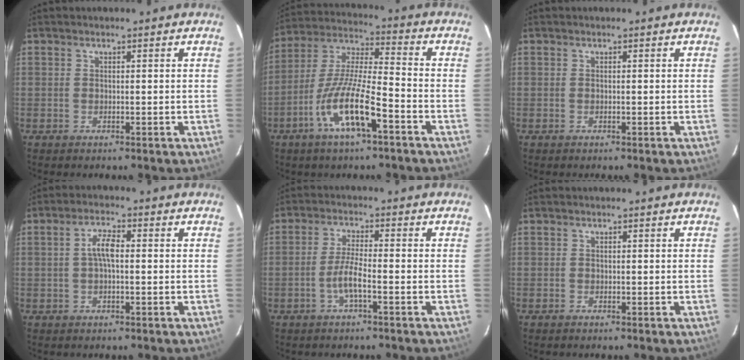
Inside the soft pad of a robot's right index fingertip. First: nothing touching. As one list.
[{"total": 13.5, "force": [-6.8, 2.4, 11.4], "torque": [-0.233, -0.010, -0.132]}, {"total": 0.0}, {"total": 3.7, "force": [0.0, 1.2, 3.5], "torque": [-0.070, 0.010, 0.000]}, {"total": 4.1, "force": [-2.0, 0.1, 3.6], "torque": [-0.078, 0.001, -0.040]}, {"total": 0.0}]